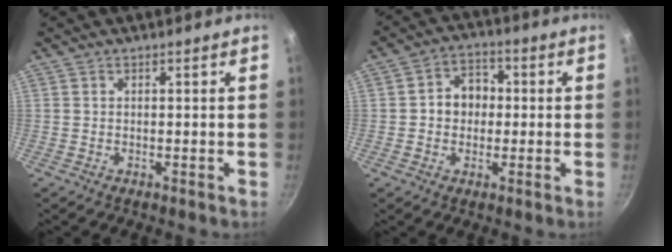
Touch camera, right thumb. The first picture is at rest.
{"total": 7.2, "force": [0.0, 6.0, 4.0], "torque": [-0.023, 0.015, -0.009]}